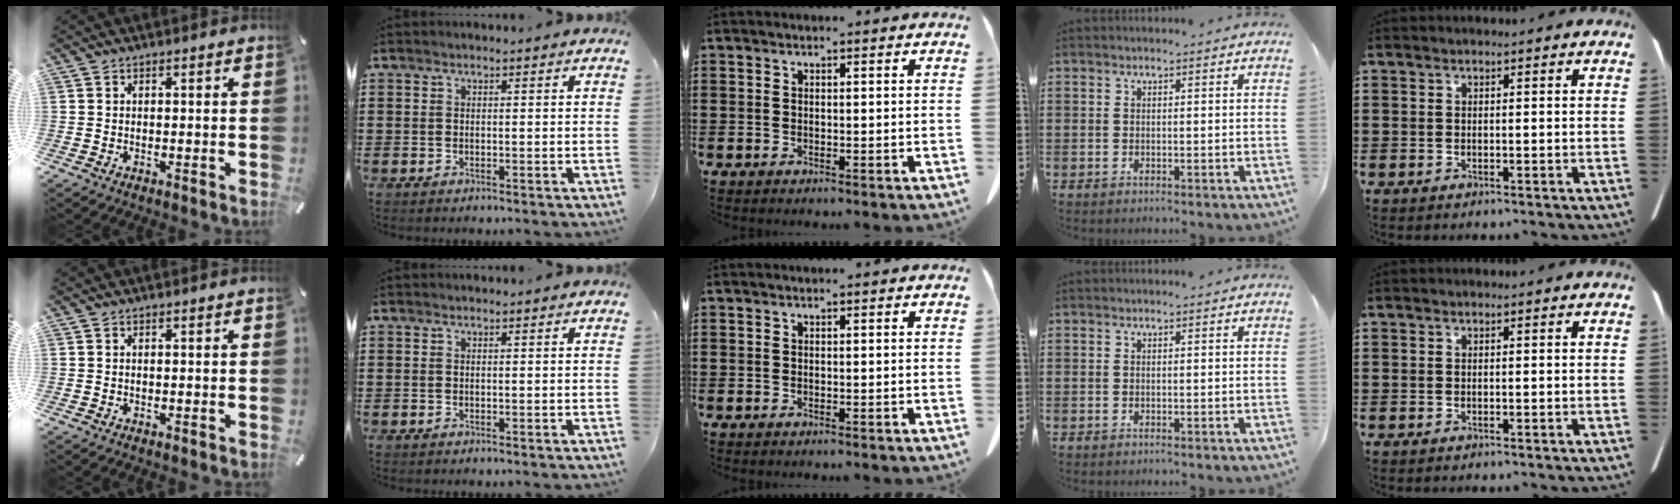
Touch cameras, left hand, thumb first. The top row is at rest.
{}